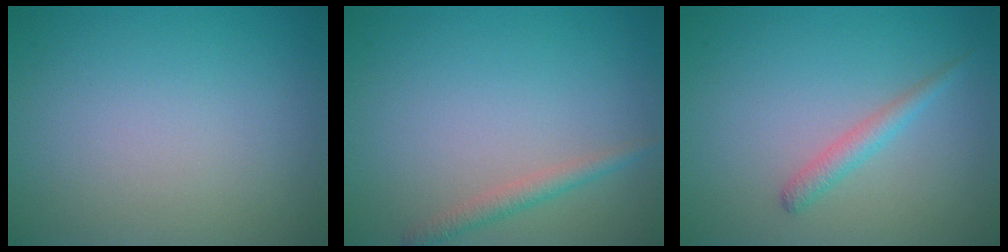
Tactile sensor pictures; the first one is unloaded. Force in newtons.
{"total": 1.6, "press": 1.6, "slide": 0.0}
{"total": 1.6, "press": 1.6, "slide": 0.1}